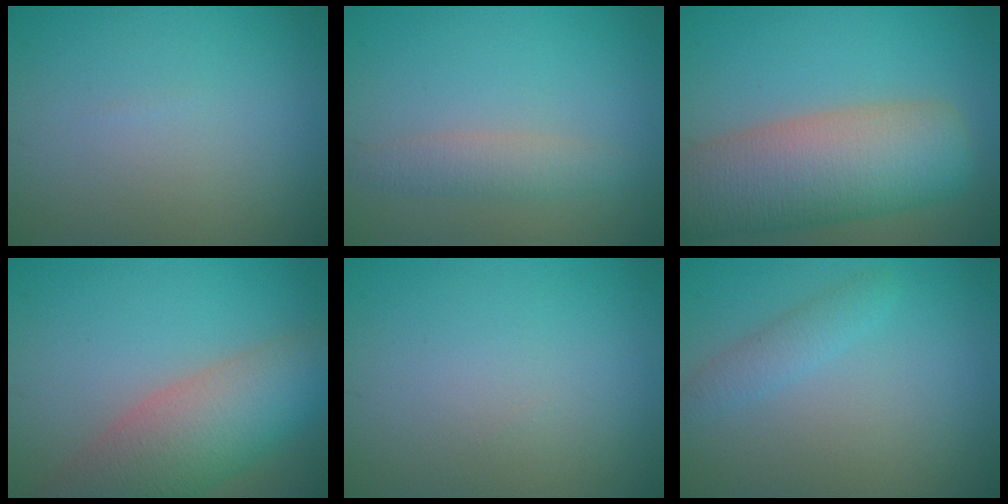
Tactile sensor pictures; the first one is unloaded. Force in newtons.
{"total": 2.2, "press": 2.2, "slide": 0.1}
{"total": 10.5, "press": 10.5, "slide": 0.8}
{"total": 8.2, "press": 8.2, "slide": 0.4}
{"total": 0.0}
{"total": 1.9, "press": 1.9, "slide": 0.1}